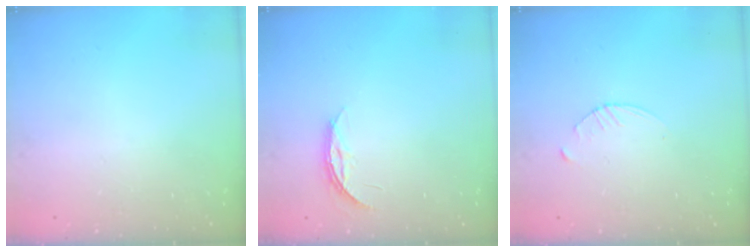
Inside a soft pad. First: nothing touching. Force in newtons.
{"total": 3.8, "press": 3.8, "slide": 0.3}
{"total": 2.9, "press": 2.9, "slide": 0.4}